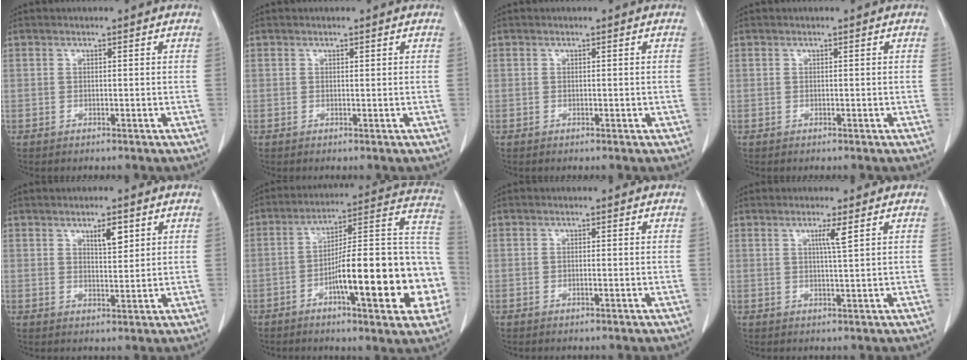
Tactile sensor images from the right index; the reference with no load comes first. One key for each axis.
{"total": 0.0}
{"total": 0.6, "fx": 0.0, "fy": 0.4, "fz": 0.5, "tx": -0.001, "ty": 0.002, "tz": 0.002}
{"total": 0.0}
{"total": 3.7, "fx": 2.0, "fy": 1.1, "fz": 2.9, "tx": -0.048, "ty": -0.003, "tz": 0.034}
{"total": 22.5, "fx": -6.1, "fy": 3.9, "fz": 21.3, "tx": -0.233, "ty": 0.031, "tz": -0.079}
{"total": 0.6, "fx": -0.1, "fy": 0.1, "fz": 0.6, "tx": -0.010, "ty": -0.001, "tz": 0.002}
{"total": 2.6, "fx": 1.1, "fy": -0.5, "fz": 2.3, "tx": -0.042, "ty": -0.004, "tz": 0.021}